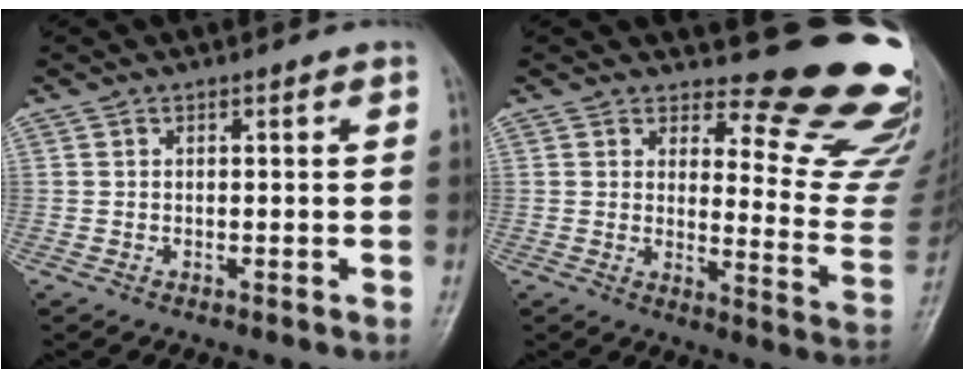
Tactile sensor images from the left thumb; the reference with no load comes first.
{"total": 16.7, "force": [15.1, 4.5, 5.6], "torque": [-0.020, -0.174, 0.165]}